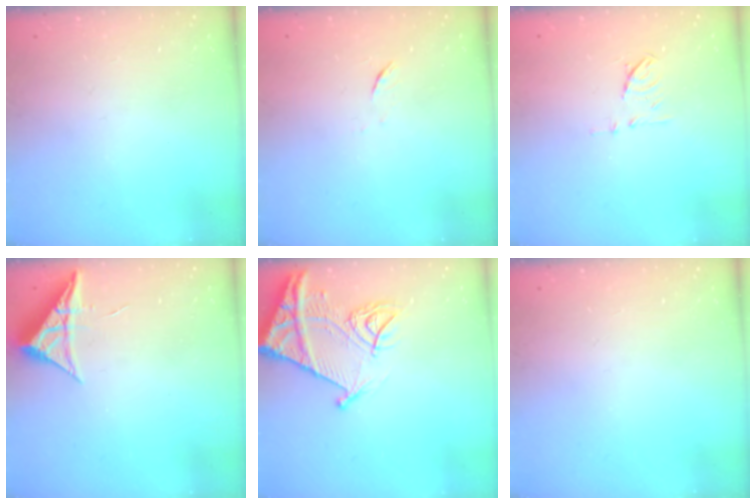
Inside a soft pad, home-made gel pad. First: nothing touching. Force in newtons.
{"total": 4.5, "press": 4.5, "slide": 0.7}
{"total": 6.7, "press": 6.6, "slide": 0.9}
{"total": 6.6, "press": 6.6, "slide": 0.2}
{"total": 14.9, "press": 14.8, "slide": 1.6}
{"total": 0.0}